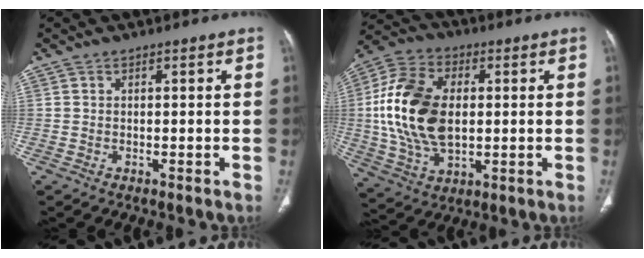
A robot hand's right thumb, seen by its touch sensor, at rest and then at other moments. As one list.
[{"total": 18.5, "force": [1.2, 11.6, 14.3], "torque": [-0.273, 0.007, 0.026]}]